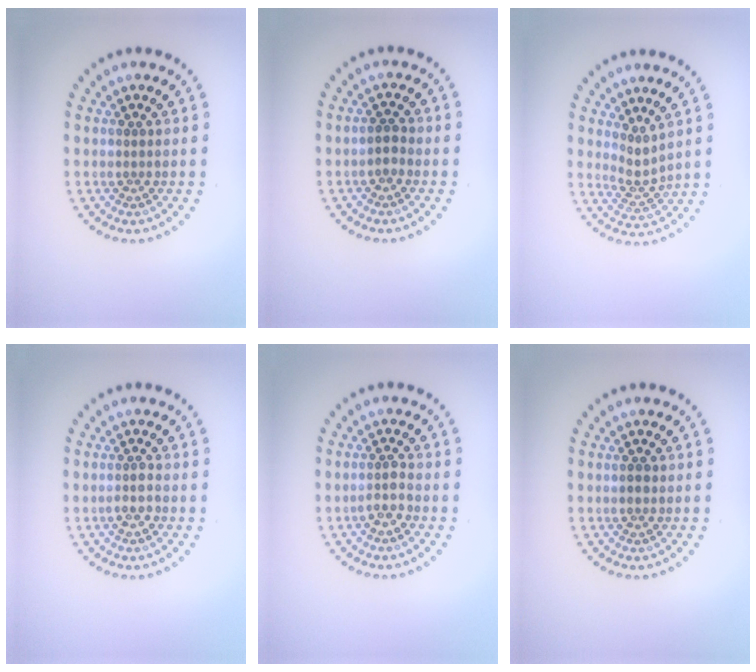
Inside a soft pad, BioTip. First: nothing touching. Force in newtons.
{"total": 1.2, "press": 1.2, "slide": 0.4}
{"total": 2.1, "press": 1.3, "slide": 1.6}
{"total": 1.4, "press": 1.2, "slide": 0.7}
{"total": 1.7, "press": 1.3, "slide": 1.0}
{"total": 0.9, "press": 0.9, "slide": 0.1}